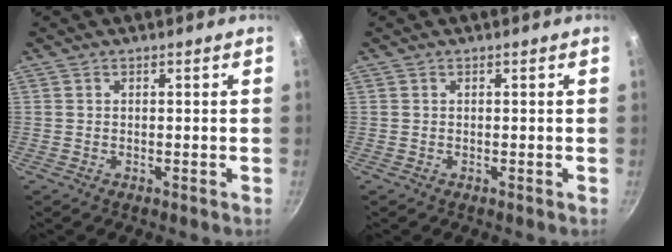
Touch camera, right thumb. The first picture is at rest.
{"total": 0.0}